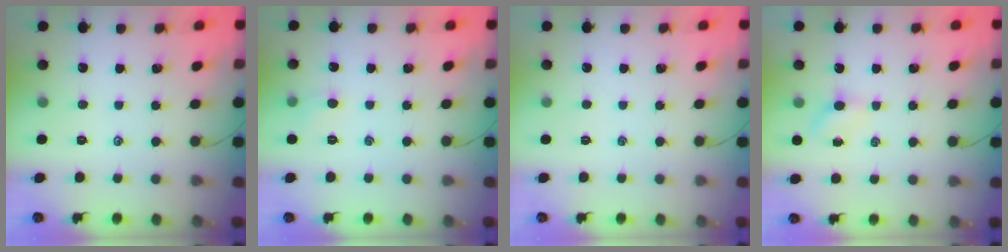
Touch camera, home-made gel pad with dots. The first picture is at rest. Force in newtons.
{"total": 3.9, "press": 3.8, "slide": 1.1}
{"total": 0.0}
{"total": 3.1, "press": 2.9, "slide": 1.0}